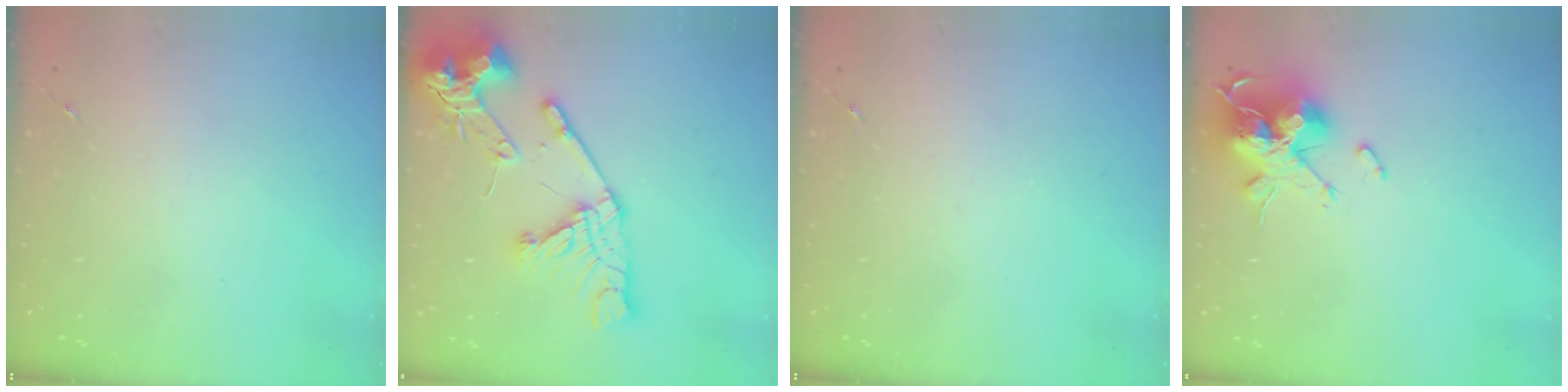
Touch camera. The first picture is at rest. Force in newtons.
{"total": 20.6, "press": 20.5, "slide": 2.4}
{"total": 0.0}
{"total": 15.3, "press": 15.1, "slide": 2.4}